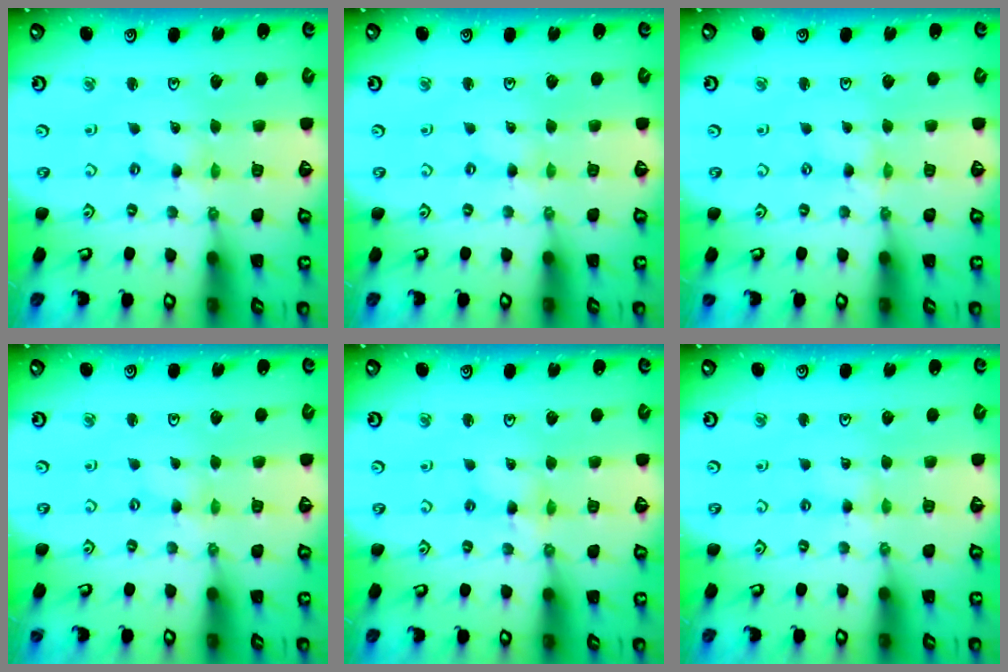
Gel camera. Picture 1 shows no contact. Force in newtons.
{"total": 0.8, "press": 0.7, "slide": 0.2}
{"total": 0.0}
{"total": 0.0}
{"total": 3.9, "press": 3.9, "slide": 0.4}
{"total": 2.6, "press": 2.6, "slide": 0.3}